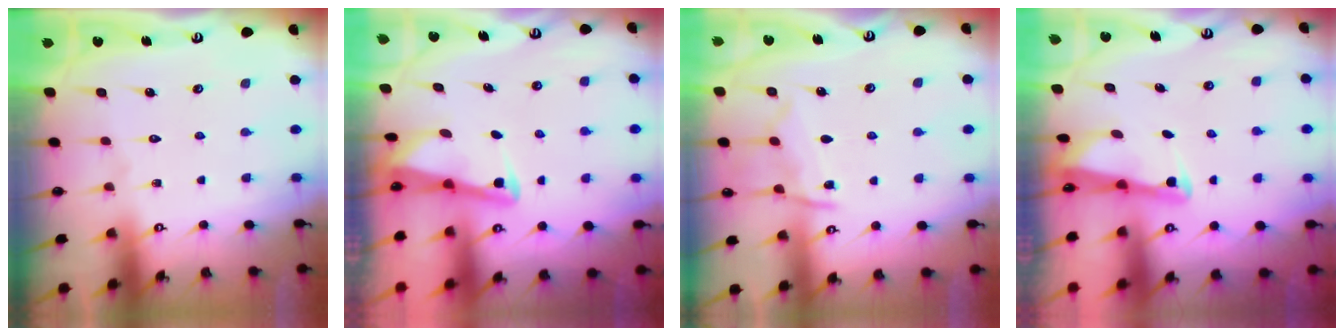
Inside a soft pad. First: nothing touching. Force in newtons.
{"total": 3.0, "press": 3.0, "slide": 0.4}
{"total": 9.7, "press": 9.6, "slide": 1.0}
{"total": 2.5, "press": 2.5, "slide": 0.2}